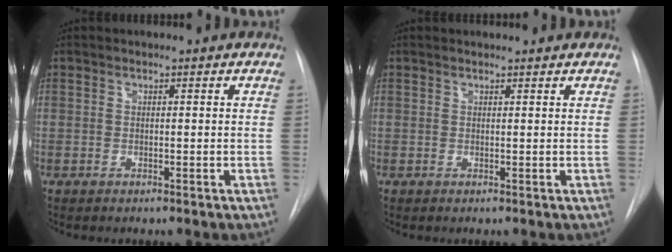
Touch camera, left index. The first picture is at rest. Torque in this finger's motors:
{"motor_torque": [0.70, -1.23, -0.09, 0.00]}